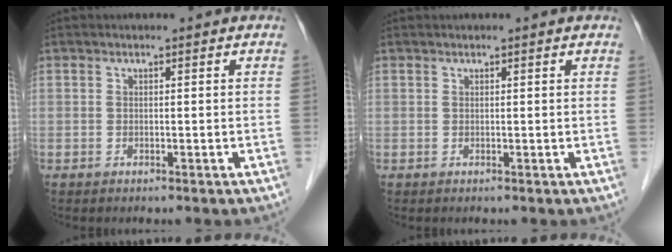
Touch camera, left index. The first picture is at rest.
{"total": 0.8, "force": [0.7, -0.1, 0.3], "torque": [-0.010, 0.011, 0.015]}